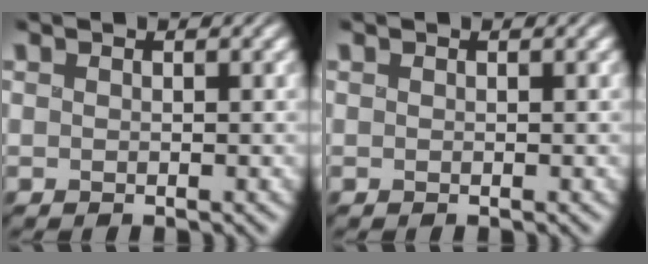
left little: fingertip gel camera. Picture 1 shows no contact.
{"total": 0.0}